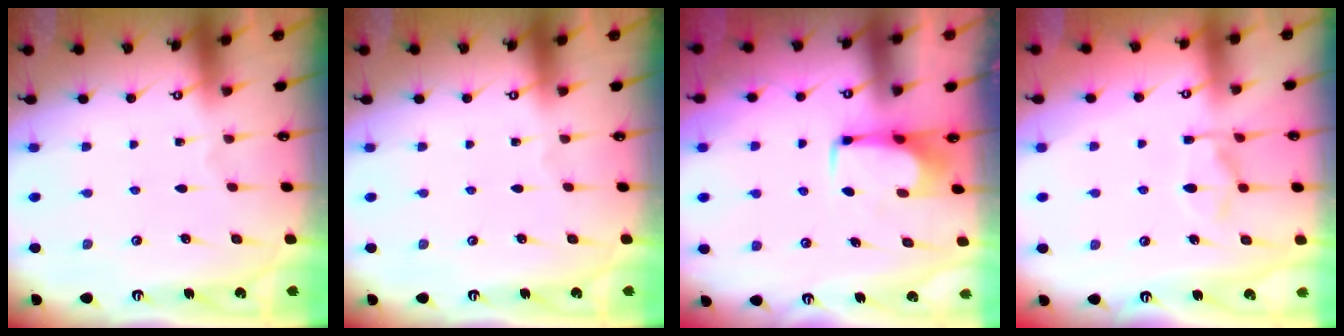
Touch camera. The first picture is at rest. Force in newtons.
{"total": 0.0}
{"total": 1.1, "press": 1.0, "slide": 0.5}
{"total": 5.1, "press": 4.9, "slide": 1.4}